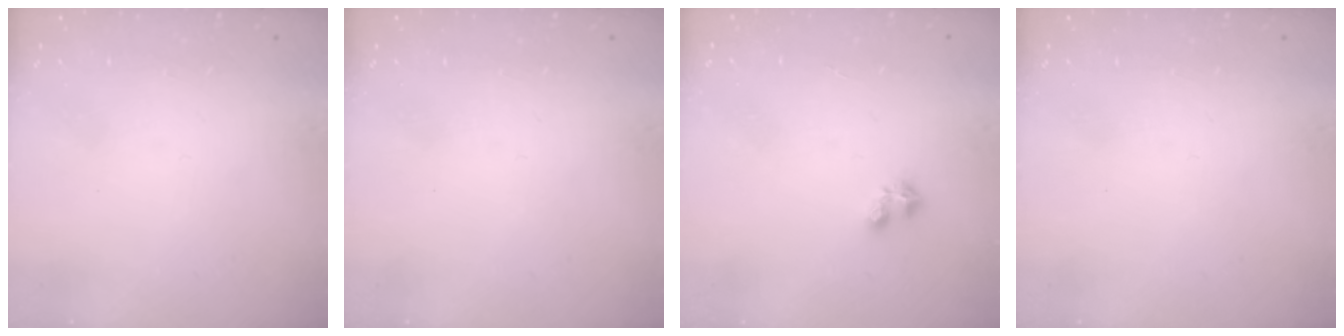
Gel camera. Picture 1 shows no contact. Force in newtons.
{"total": 0.0}
{"total": 2.4, "press": 2.3, "slide": 0.6}
{"total": 0.0}